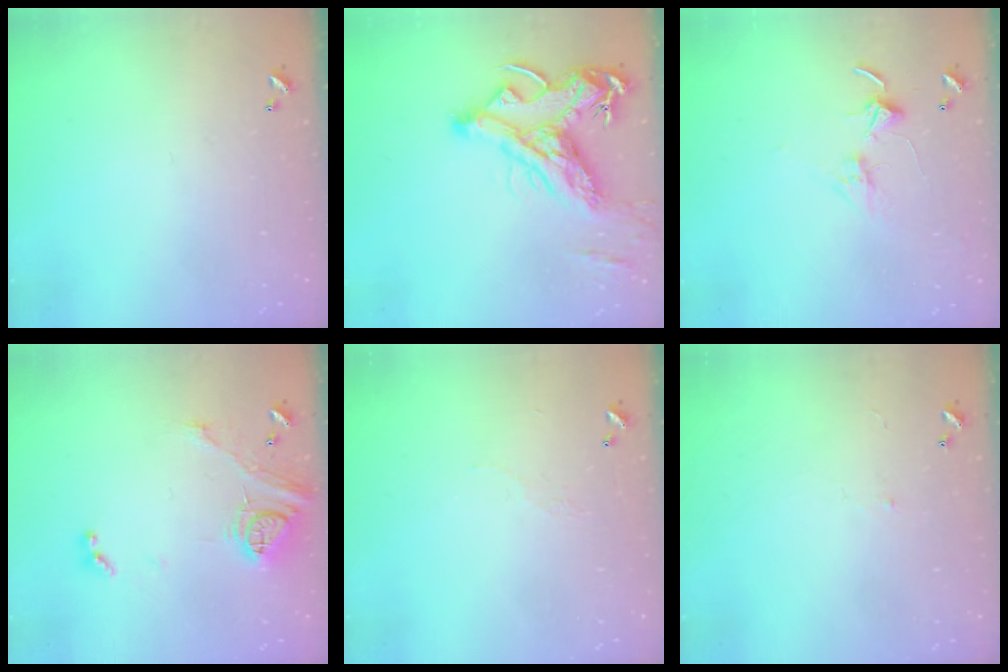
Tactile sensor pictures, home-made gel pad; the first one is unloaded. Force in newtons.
{"total": 9.6, "press": 9.4, "slide": 1.7}
{"total": 2.8, "press": 2.8, "slide": 0.2}
{"total": 14.9, "press": 14.8, "slide": 1.7}
{"total": 2.9, "press": 2.9, "slide": 0.5}
{"total": 0.6, "press": 0.0, "slide": 0.6}